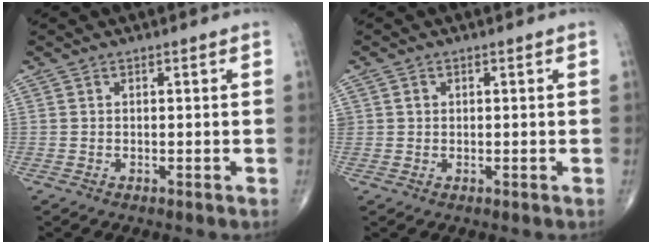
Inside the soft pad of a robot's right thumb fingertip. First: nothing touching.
{"total": 1.1, "force": [0.2, 1.1, 0.3], "torque": [0.002, 0.001, 0.003]}